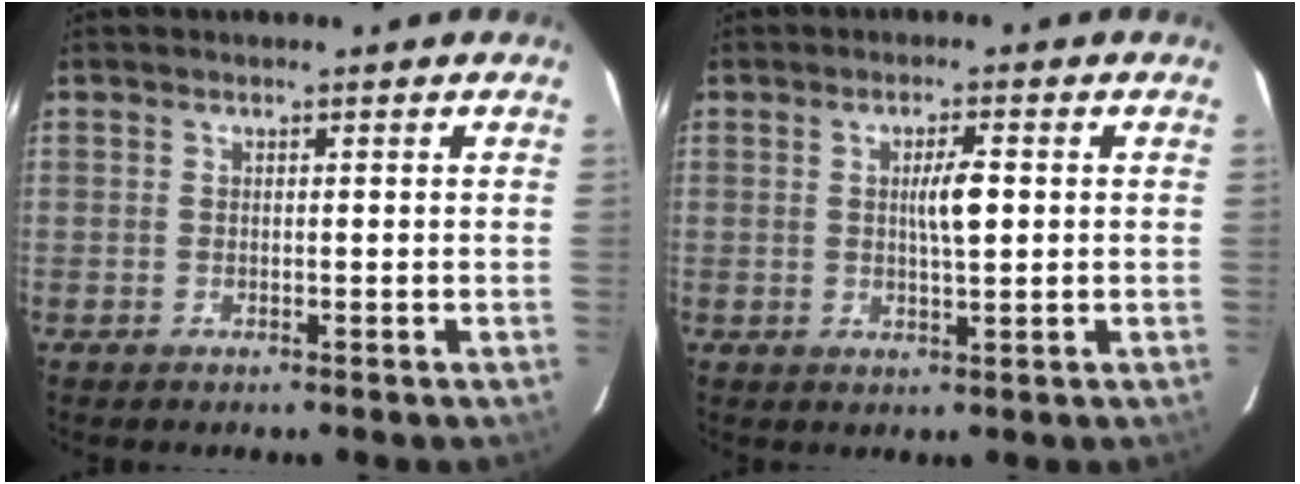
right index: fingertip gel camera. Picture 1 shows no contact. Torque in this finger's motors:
{"motor_torque": [0.39, 0.07, 0.08, 0.05]}